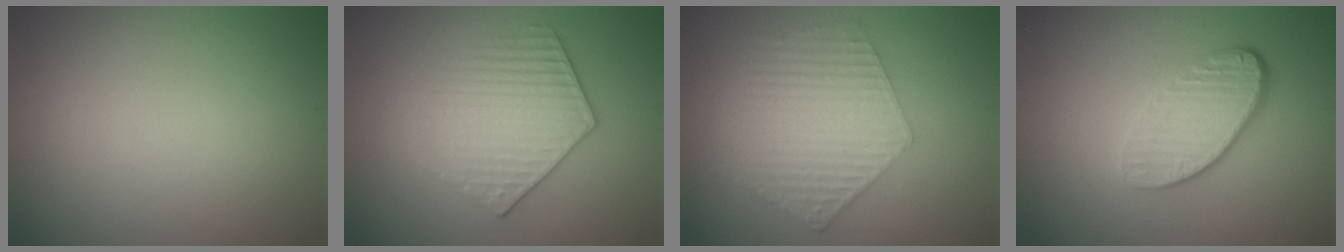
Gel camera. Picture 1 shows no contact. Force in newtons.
{"total": 3.4, "press": 3.4, "slide": 0.6}
{"total": 5.7, "press": 4.2, "slide": 3.8}
{"total": 4.5, "press": 3.2, "slide": 3.2}